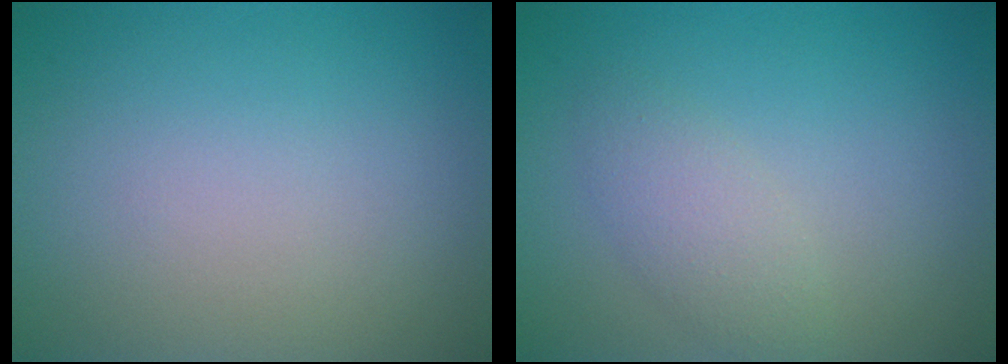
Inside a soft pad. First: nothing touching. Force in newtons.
{"total": 2.1, "press": 2.1, "slide": 0.0}